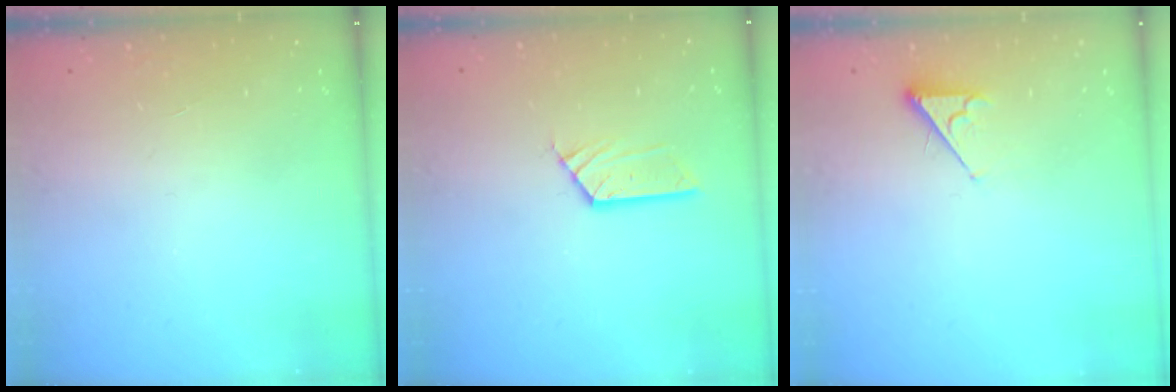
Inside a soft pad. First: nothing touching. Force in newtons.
{"total": 5.3, "press": 5.3, "slide": 0.1}
{"total": 3.0, "press": 2.9, "slide": 0.4}